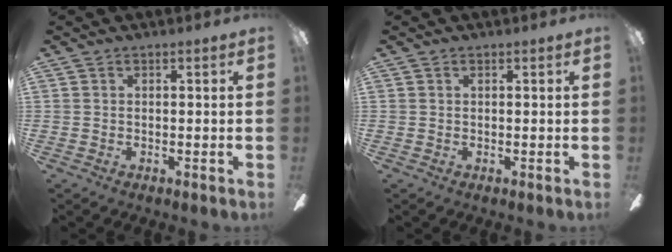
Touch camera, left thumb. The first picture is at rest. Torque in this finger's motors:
{"motor_torque": [0.01, 0.02, 0.01, -0.21, 0.00]}